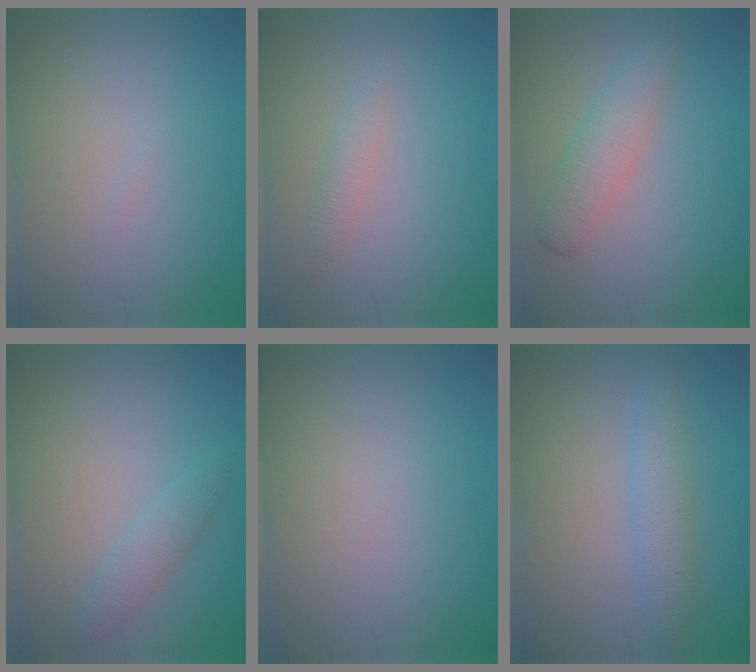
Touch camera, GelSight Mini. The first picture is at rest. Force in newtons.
{"total": 1.2, "press": 1.2, "slide": 0.0}
{"total": 2.8, "press": 2.8, "slide": 0.1}
{"total": 1.8, "press": 1.8, "slide": 0.1}
{"total": 0.0}
{"total": 2.5, "press": 2.5, "slide": 0.2}